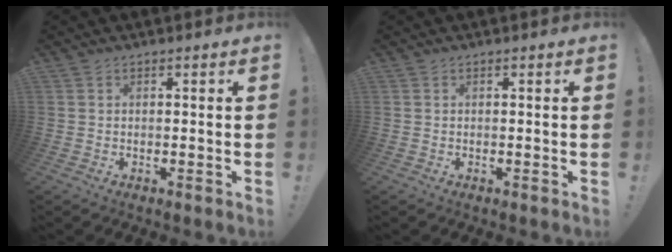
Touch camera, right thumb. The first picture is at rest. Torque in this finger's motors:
{"motor_torque": [0.00, 0.00, -0.01, 0.01, 0.00]}